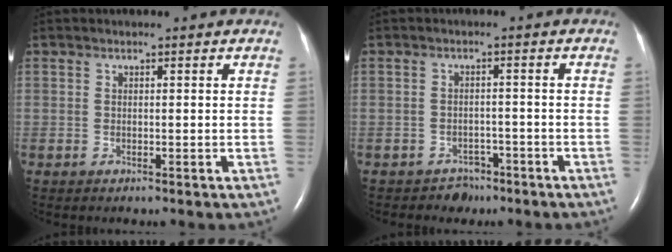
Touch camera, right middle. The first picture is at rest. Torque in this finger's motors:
{"motor_torque": [-0.32, 0.05, 0.00, 0.00]}